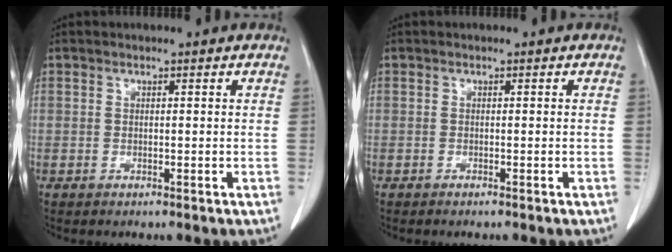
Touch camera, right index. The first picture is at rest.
{"total": 0.8, "force": [-0.6, 0.0, 0.5], "torque": [-0.010, -0.002, -0.008]}